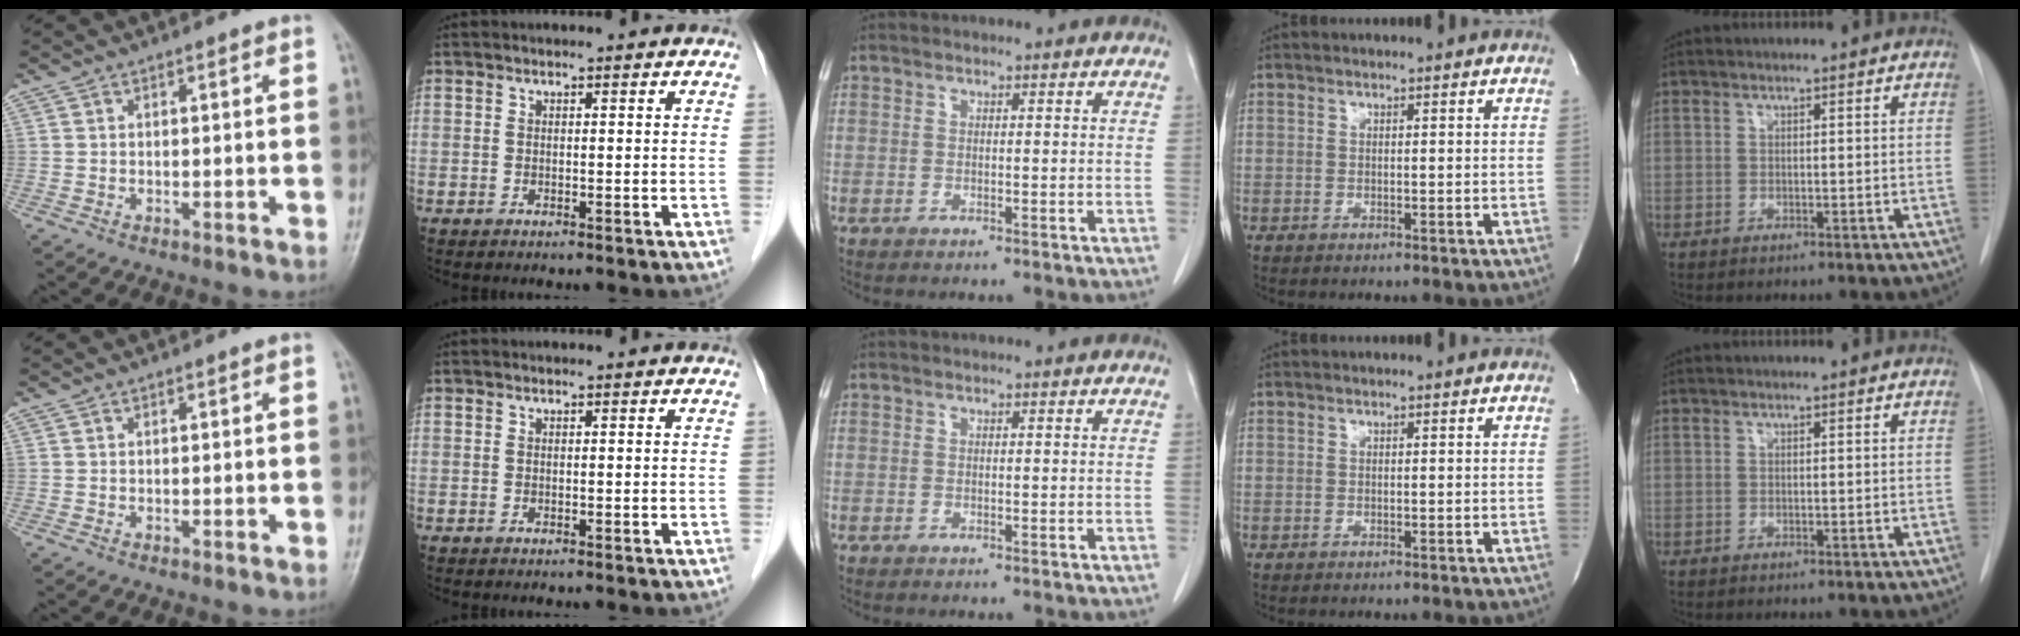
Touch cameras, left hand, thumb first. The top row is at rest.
{}